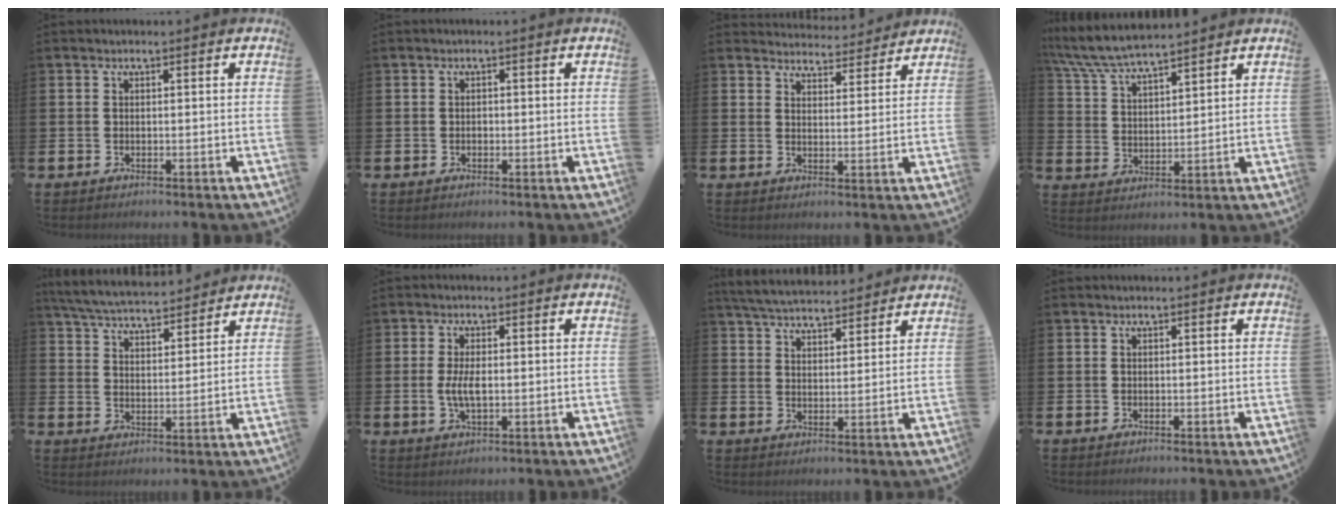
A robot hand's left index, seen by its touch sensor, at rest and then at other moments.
{"total": 0.6, "force": [-0.2, 0.5, 0.2], "torque": [-0.009, 0.006, -0.004]}
{"total": 4.1, "force": [4.0, 0.7, -0.2], "torque": [-0.007, -0.026, 0.071]}
{"total": 7.0, "force": [6.7, 0.7, 2.0], "torque": [-0.068, -0.027, 0.121]}
{"total": 6.1, "force": [5.9, 0.8, 1.1], "torque": [-0.049, -0.031, 0.107]}
{"total": 3.8, "force": [-0.1, 1.6, 3.4], "torque": [-0.068, 0.000, -0.006]}
{"total": 5.4, "force": [5.3, 0.8, 0.6], "torque": [-0.036, -0.026, 0.096]}
{"total": 0.0}